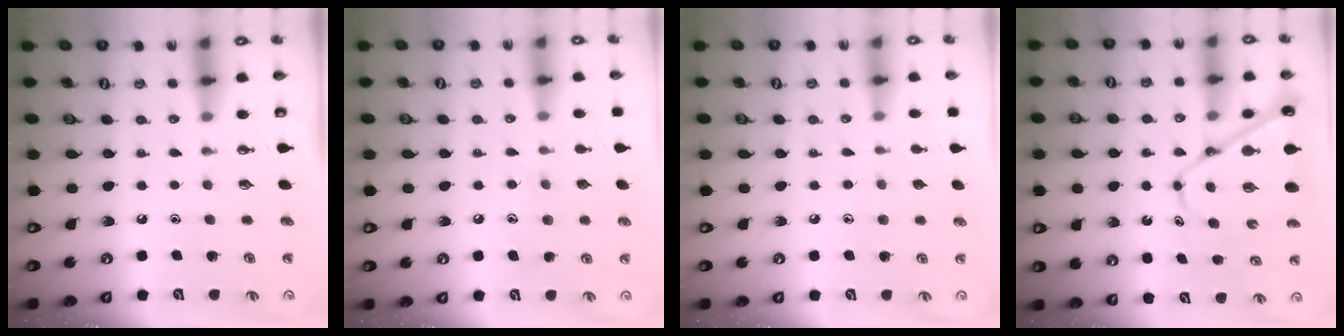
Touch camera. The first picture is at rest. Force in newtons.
{"total": 7.3, "press": 7.3, "slide": 0.3}
{"total": 6.0, "press": 6.0, "slide": 0.5}
{"total": 12.5, "press": 12.5, "slide": 1.1}